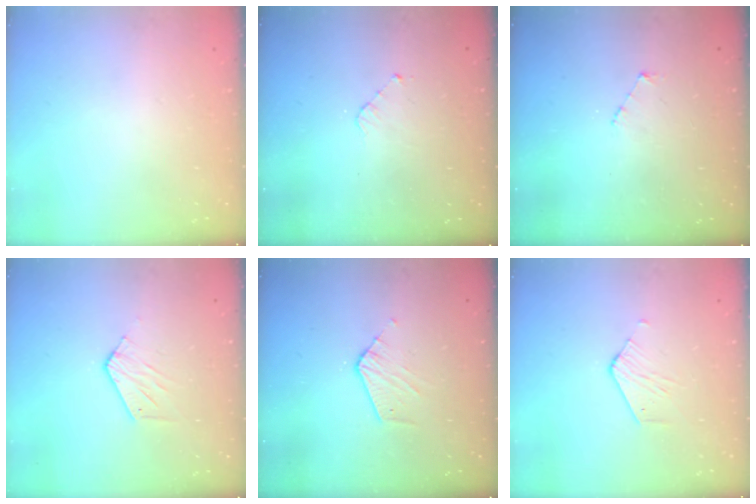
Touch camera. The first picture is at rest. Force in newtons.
{"total": 3.0, "press": 2.9, "slide": 0.2}
{"total": 3.0, "press": 3.0, "slide": 0.3}
{"total": 6.4, "press": 6.4, "slide": 0.4}
{"total": 7.1, "press": 7.1, "slide": 0.4}
{"total": 2.6, "press": 2.6, "slide": 0.2}